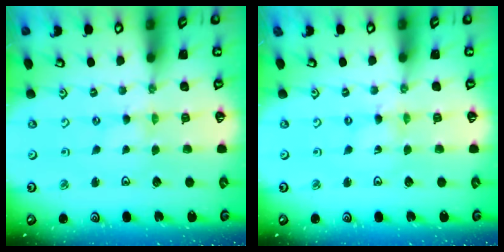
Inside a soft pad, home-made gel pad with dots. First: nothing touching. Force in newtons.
{"total": 0.0}